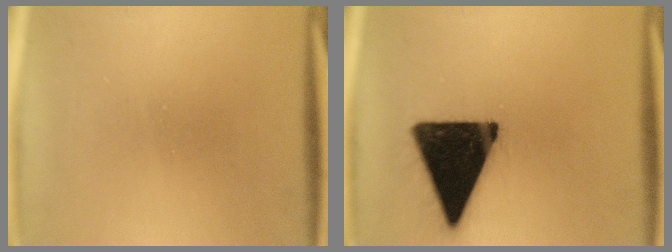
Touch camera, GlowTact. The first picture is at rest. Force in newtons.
{"total": 18.1}